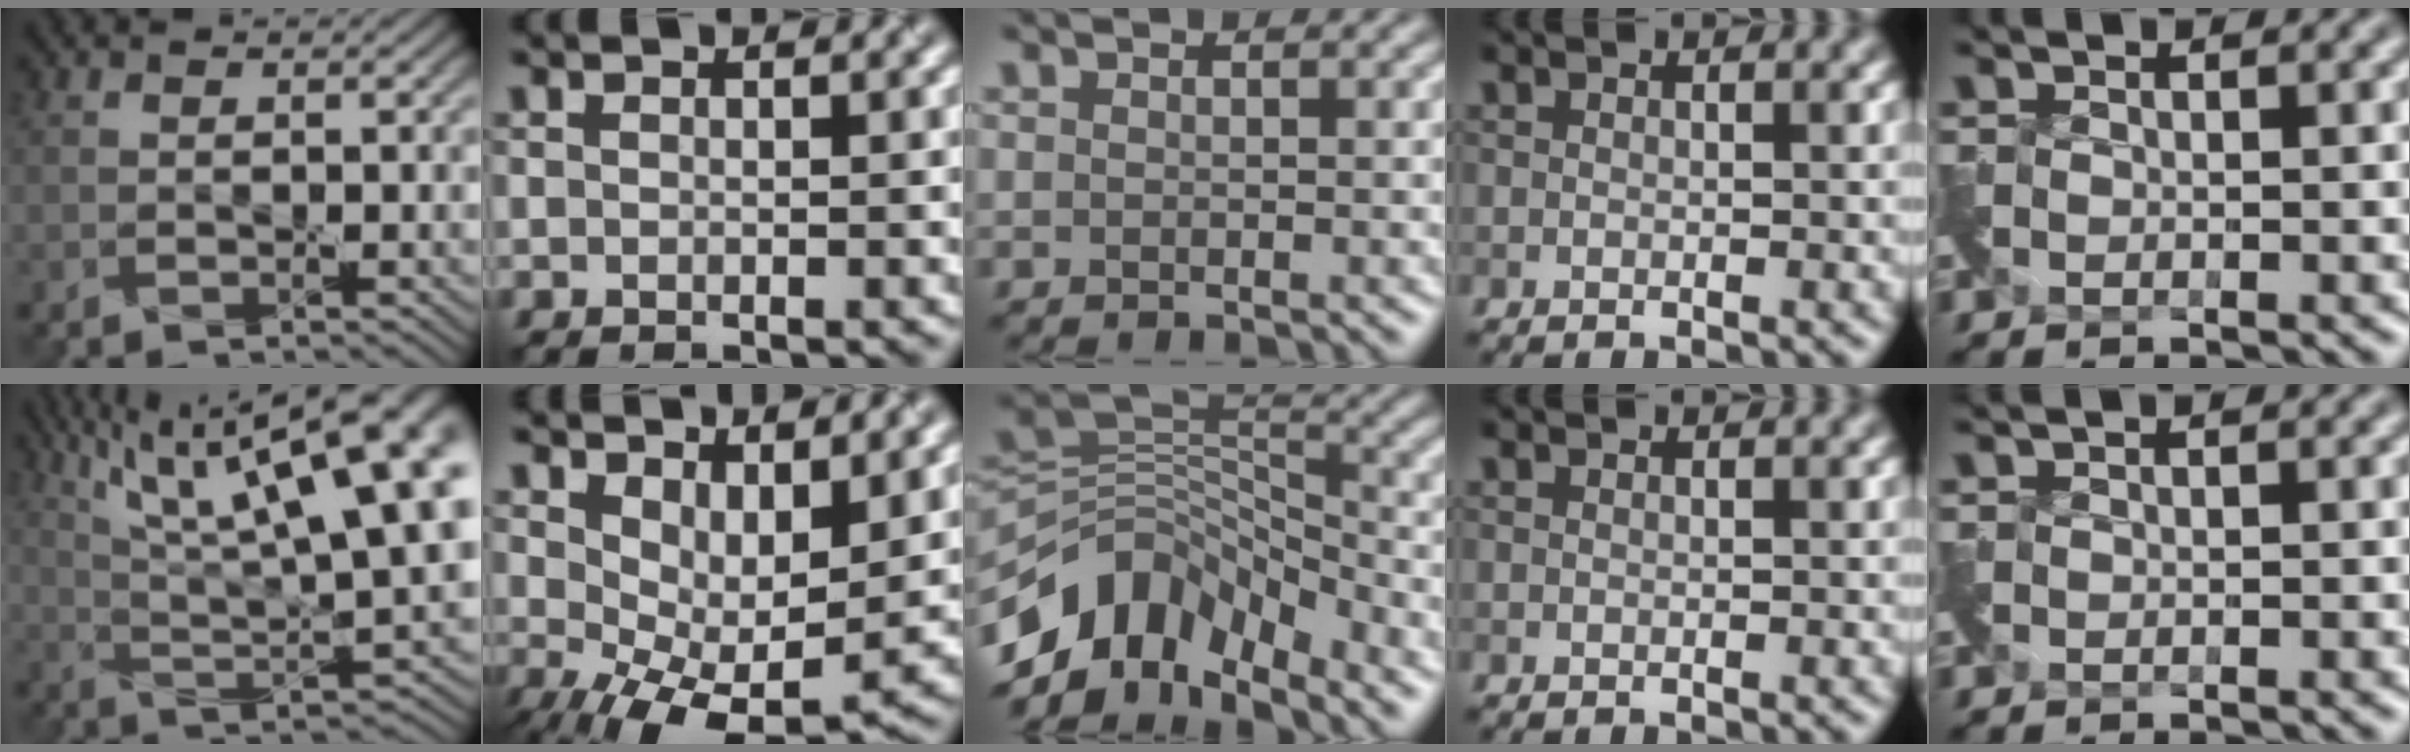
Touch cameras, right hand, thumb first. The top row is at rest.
{"thumb": {"total": 19.6, "force": [9.2, 5.9, 16.3], "torque": [-0.268, 0.051, 0.148]}, "index": {"total": 6.9, "force": [0.6, 3.4, 6.0], "torque": [-0.108, -0.016, 0.016]}, "middle": {"total": 9.3, "force": [-5.8, 5.4, 4.9], "torque": [-0.079, 0.002, -0.118]}, "little": {"total": 0.7, "force": [0.3, 0.2, 0.6], "torque": [-0.013, 0.002, 0.005]}}